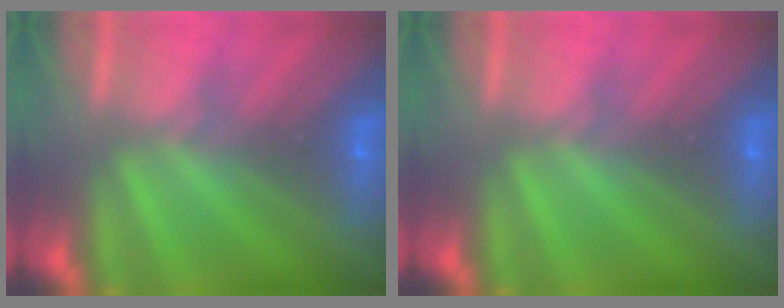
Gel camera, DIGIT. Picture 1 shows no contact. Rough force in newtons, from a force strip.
{"total": 0.0}